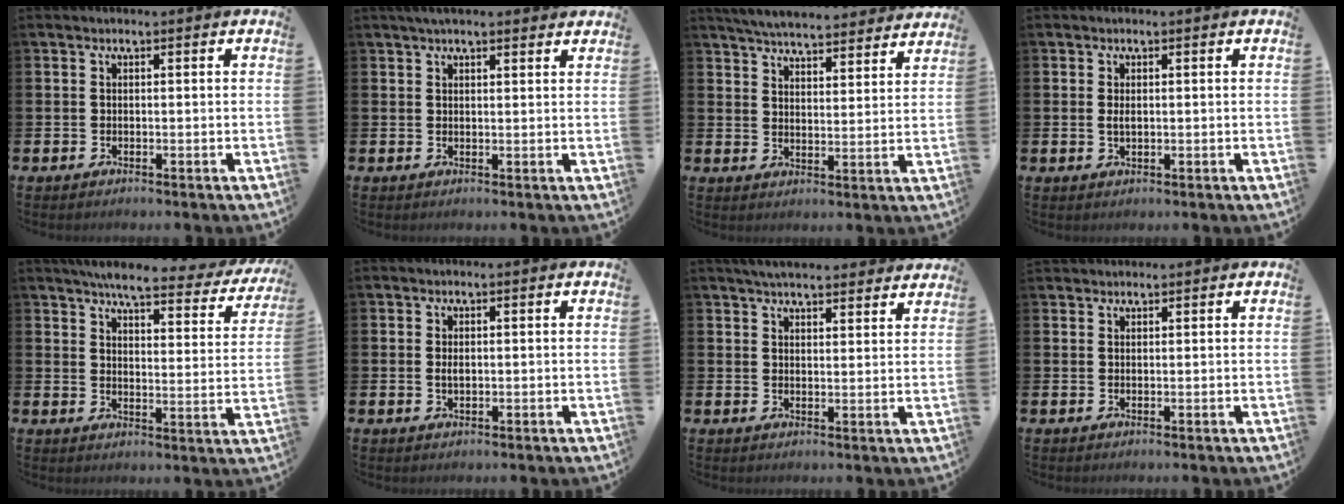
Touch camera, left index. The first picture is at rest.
{"total": 2.7, "force": [2.4, 0.6, 1.1], "torque": [-0.020, -0.002, 0.041]}
{"total": 5.8, "force": [5.7, 0.6, 0.9], "torque": [-0.029, -0.038, 0.100]}
{"total": 1.0, "force": [0.2, 0.5, 0.8], "torque": [-0.004, 0.000, -0.001]}
{"total": 5.9, "force": [5.2, 0.9, 2.6], "torque": [-0.054, -0.035, 0.081]}
{"total": 0.9, "force": [0.1, 0.5, 0.7], "torque": [-0.010, 0.002, 0.001]}
{"total": 4.5, "force": [4.3, 0.6, 1.0], "torque": [-0.021, -0.020, 0.077]}
{"total": 1.3, "force": [1.3, 0.2, -0.1], "torque": [0.009, -0.002, 0.022]}